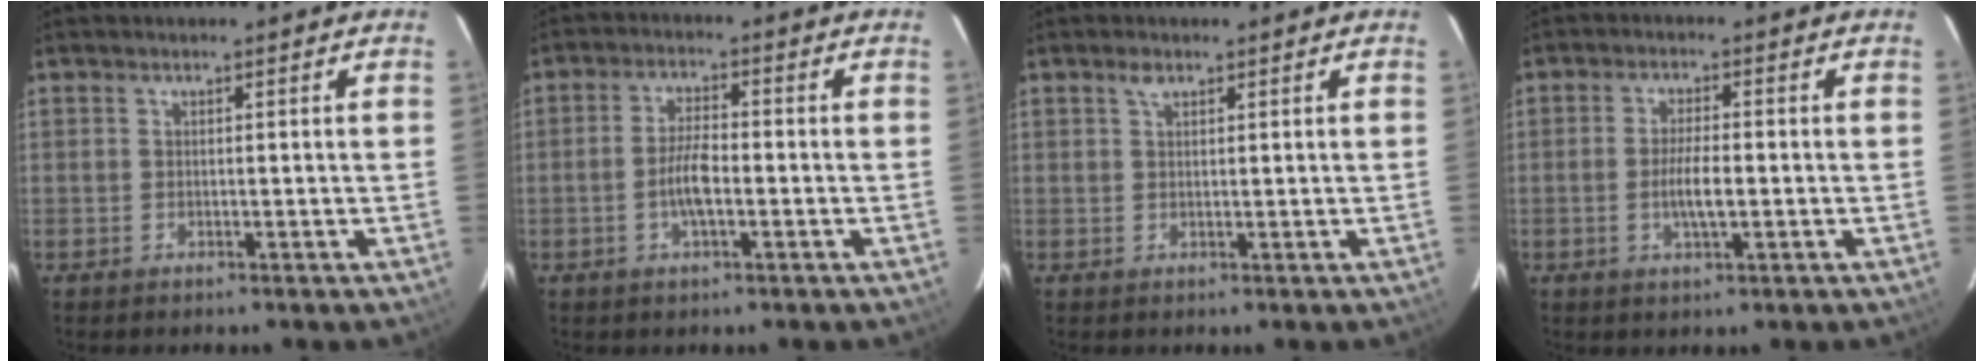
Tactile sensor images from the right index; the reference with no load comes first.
{"total": 5.2, "force": [-1.5, 1.6, 4.7], "torque": [-0.096, 0.006, -0.030]}
{"total": 1.5, "force": [1.0, 0.8, 0.8], "torque": [-0.016, 0.005, 0.017]}
{"total": 4.8, "force": [-1.0, 1.1, 4.5], "torque": [-0.087, -0.001, -0.016]}